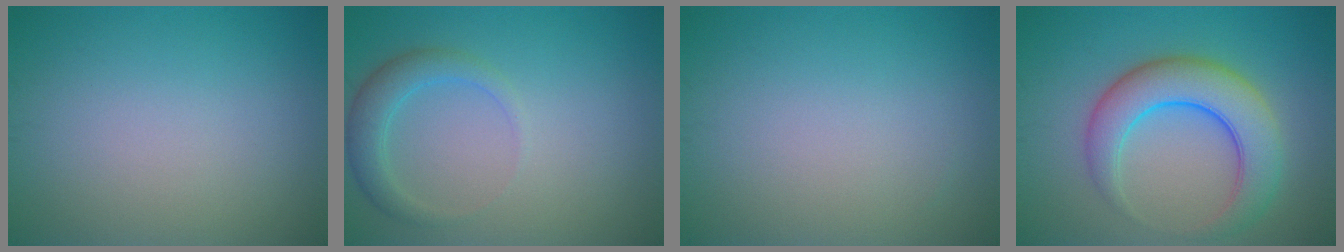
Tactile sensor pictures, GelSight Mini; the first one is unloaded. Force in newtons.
{"total": 2.6, "press": 2.6, "slide": 0.0}
{"total": 0.0}
{"total": 6.8, "press": 6.8, "slide": 0.3}